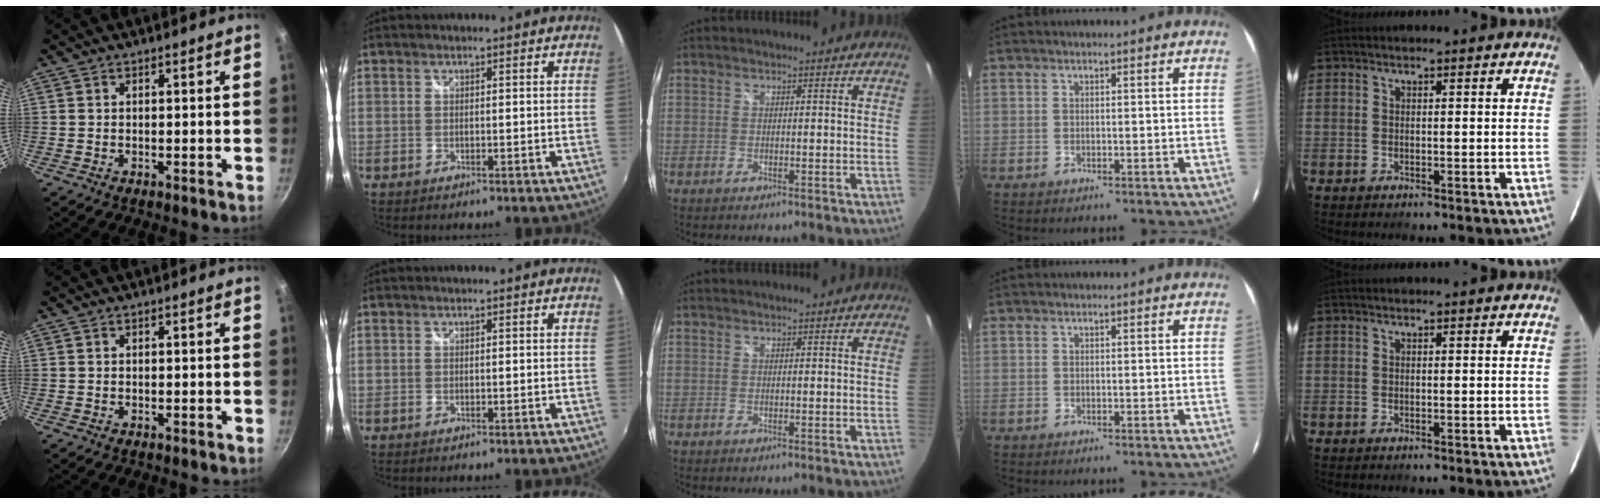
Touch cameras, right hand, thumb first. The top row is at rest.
{}